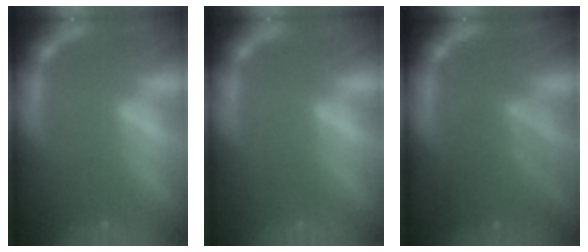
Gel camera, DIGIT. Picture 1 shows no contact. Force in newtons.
{"total": 0.0}
{"total": 5.1}